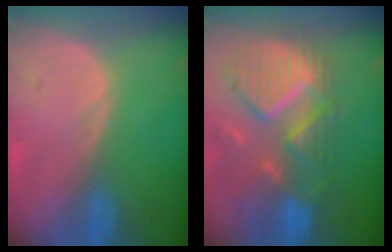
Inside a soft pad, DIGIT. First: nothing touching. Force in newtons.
{"total": 12.0, "press": 10.5, "slide": 5.8}